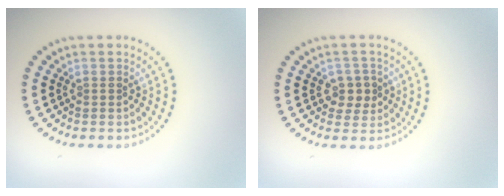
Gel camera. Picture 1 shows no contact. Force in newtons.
{"total": 2.4, "press": 2.2, "slide": 0.8}